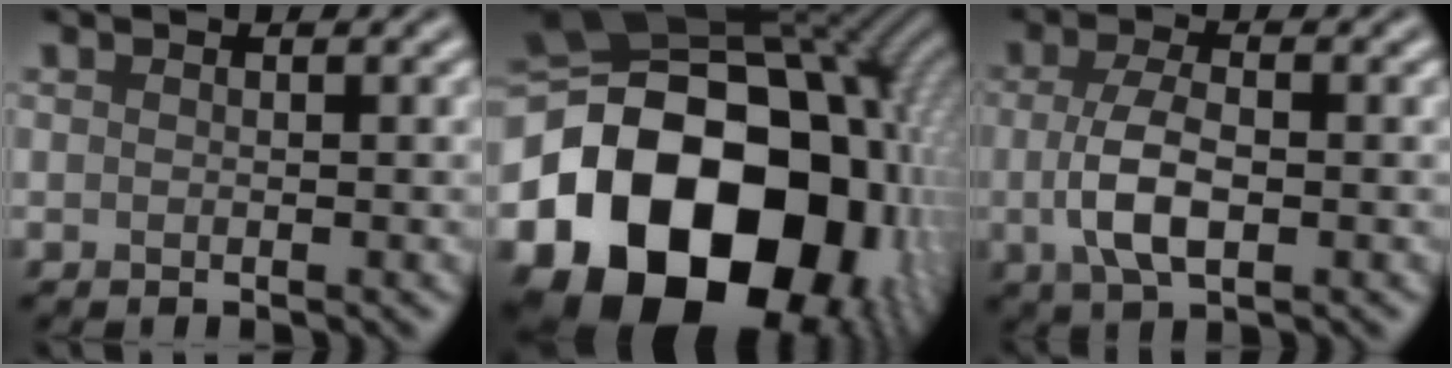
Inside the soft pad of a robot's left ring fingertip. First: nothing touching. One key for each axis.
{"total": 21.9, "fx": -5.2, "fy": 16.3, "fz": 13.7, "tx": -0.276, "ty": -0.019, "tz": -0.077}
{"total": 4.5, "fx": -0.5, "fy": 1.9, "fz": 4.0, "tx": -0.091, "ty": -0.003, "tz": -0.013}